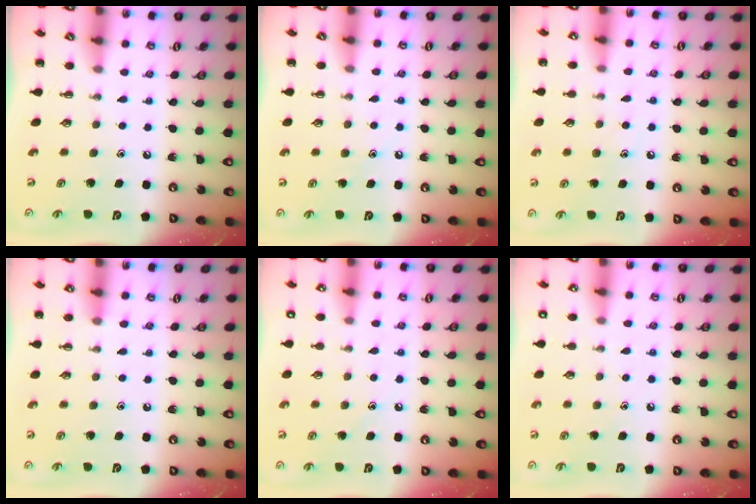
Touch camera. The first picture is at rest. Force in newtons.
{"total": 6.1, "press": 5.8, "slide": 1.7}
{"total": 6.8, "press": 6.6, "slide": 1.4}
{"total": 5.9, "press": 5.5, "slide": 2.0}
{"total": 8.1, "press": 7.8, "slide": 2.1}
{"total": 7.2, "press": 6.8, "slide": 2.3}